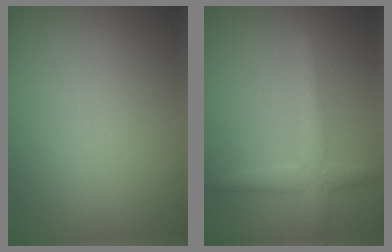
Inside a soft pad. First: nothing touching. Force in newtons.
{"total": 2.8, "press": 2.8, "slide": 0.1}